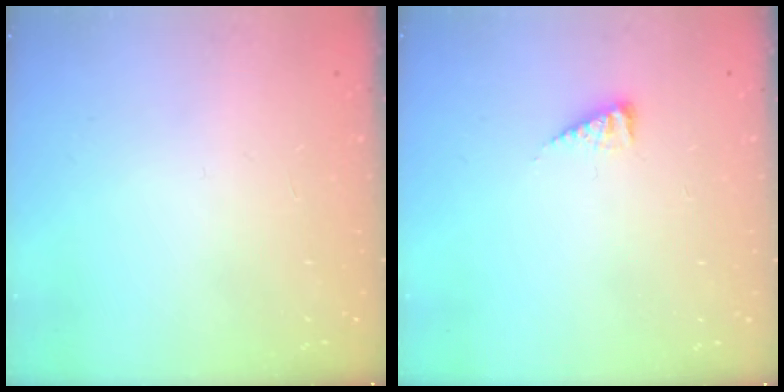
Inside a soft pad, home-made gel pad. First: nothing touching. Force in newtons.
{"total": 3.8, "press": 3.8, "slide": 0.5}